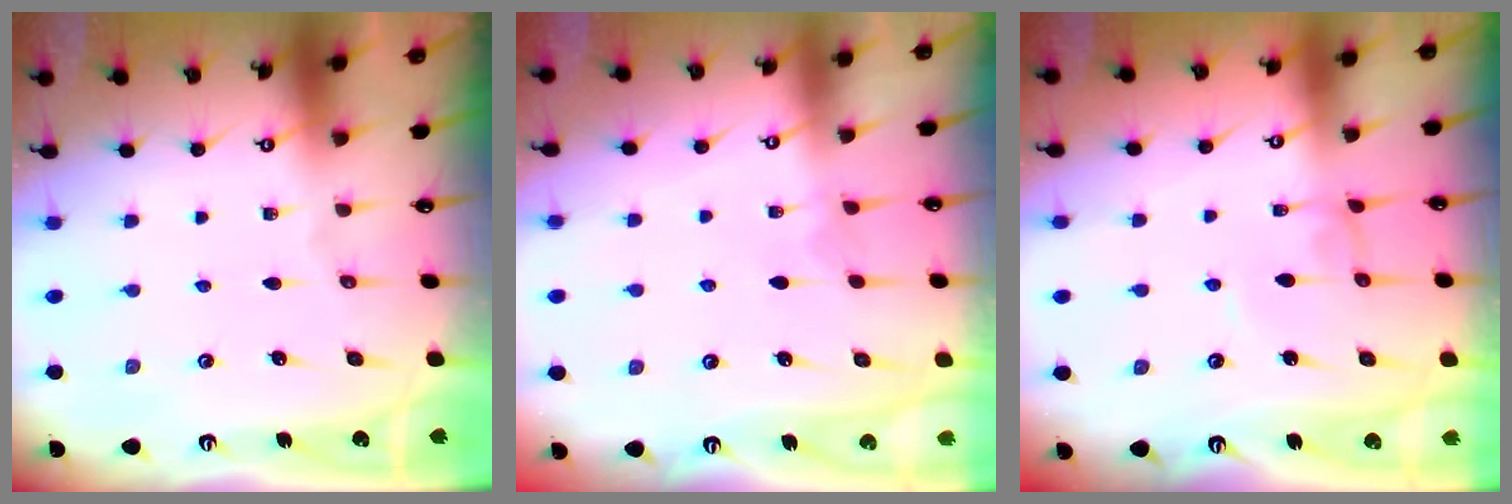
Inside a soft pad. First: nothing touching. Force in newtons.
{"total": 3.3, "press": 3.3, "slide": 0.1}
{"total": 0.0}